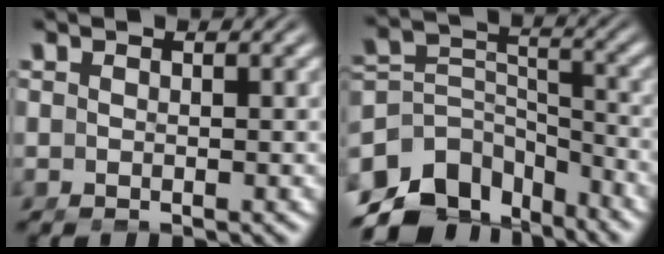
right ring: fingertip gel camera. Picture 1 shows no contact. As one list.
[{"total": 11.7, "force": [-5.6, 8.5, 5.7], "torque": [-0.129, -0.058, -0.076]}]